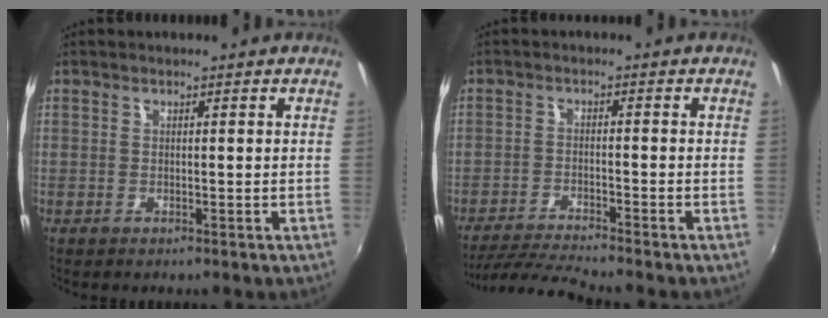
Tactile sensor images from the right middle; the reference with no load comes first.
{"total": 7.8, "force": [-7.3, -0.8, 2.6], "torque": [-0.075, -0.014, -0.135]}